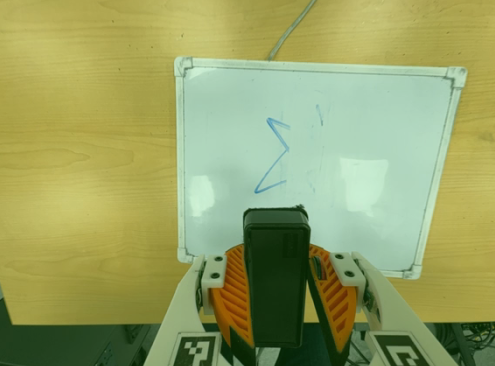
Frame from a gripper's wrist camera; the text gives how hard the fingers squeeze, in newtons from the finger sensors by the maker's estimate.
{"total": 9.8, "left": 8.8, "right": 10.8}